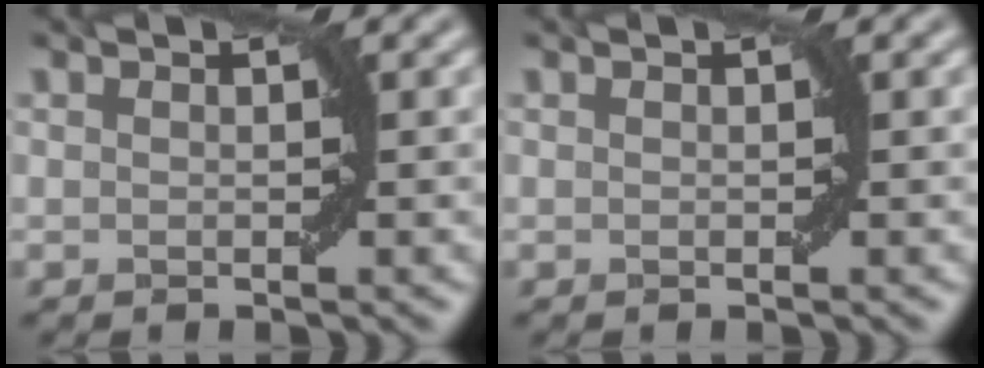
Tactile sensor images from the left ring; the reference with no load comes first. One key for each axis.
{"total": 0.0}